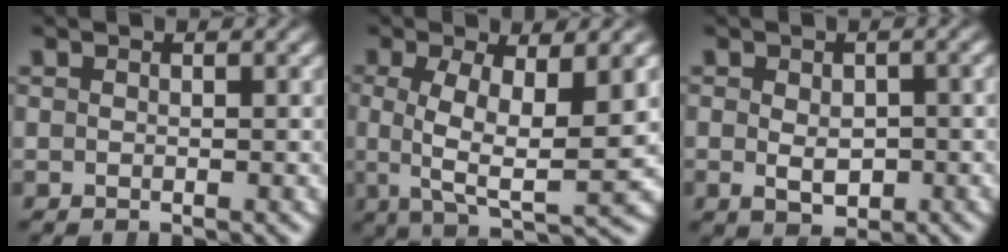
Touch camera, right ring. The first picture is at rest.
{"total": 7.2, "force": [-0.1, 2.9, 6.6], "torque": [-0.117, -0.027, 0.008]}
{"total": 2.6, "force": [-0.6, 1.6, 1.9], "torque": [-0.039, -0.021, 0.003]}